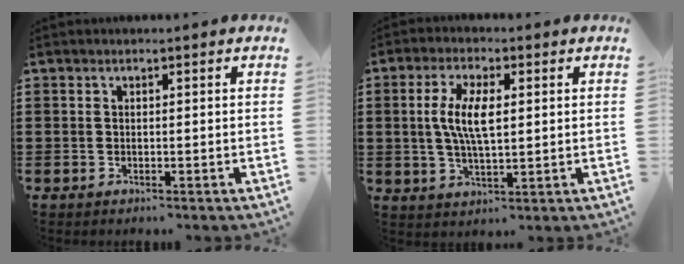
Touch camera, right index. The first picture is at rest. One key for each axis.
{"total": 6.9, "fx": 0.8, "fy": 2.7, "fz": 6.4, "tx": -0.132, "ty": 0.008, "tz": 0.009}